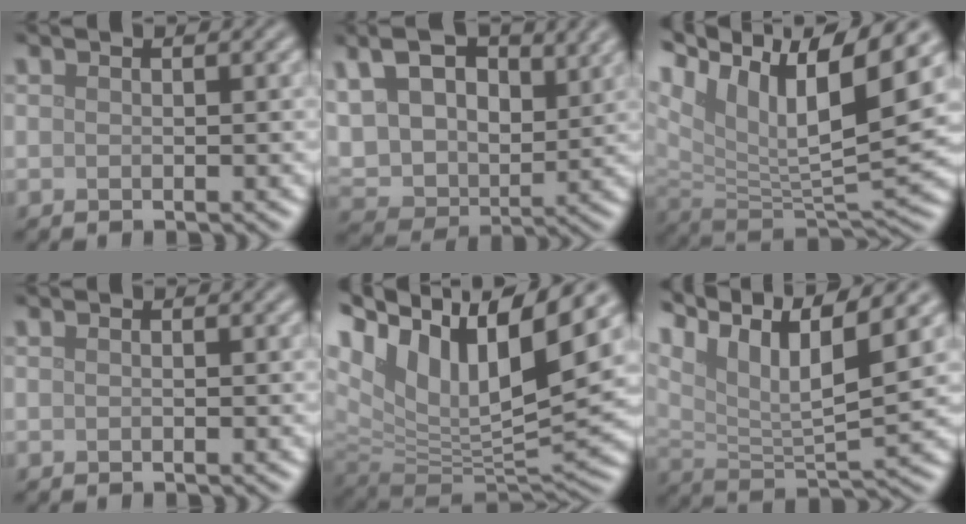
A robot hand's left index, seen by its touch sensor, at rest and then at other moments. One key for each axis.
{"total": 10.7, "fx": 4.8, "fy": 6.6, "fz": 6.9, "tx": -0.159, "ty": 0.014, "tz": 0.078}
{"total": 14.2, "fx": 7.9, "fy": 5.1, "fz": 10.7, "tx": -0.216, "ty": 0.027, "tz": 0.140}
{"total": 0.0}
{"total": 15.9, "fx": 7.4, "fy": 7.3, "fz": 12.0, "tx": -0.253, "ty": 0.028, "tz": 0.136}
{"total": 10.3, "fx": 6.7, "fy": 3.1, "fz": 7.1, "tx": -0.146, "ty": 0.009, "tz": 0.123}